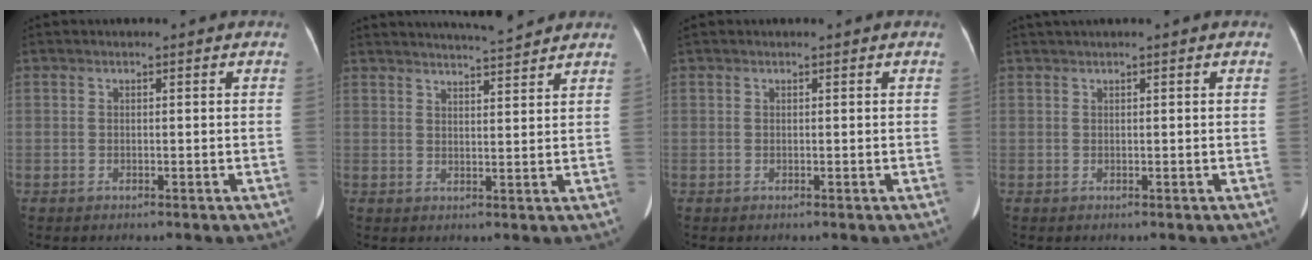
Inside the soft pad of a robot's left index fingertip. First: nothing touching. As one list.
[{"total": 6.5, "force": [6.2, -0.4, 1.9], "torque": [-0.037, 0.008, 0.087]}, {"total": 0.0}, {"total": 1.0, "force": [0.7, -0.2, 0.7], "torque": [-0.019, 0.017, 0.020]}]